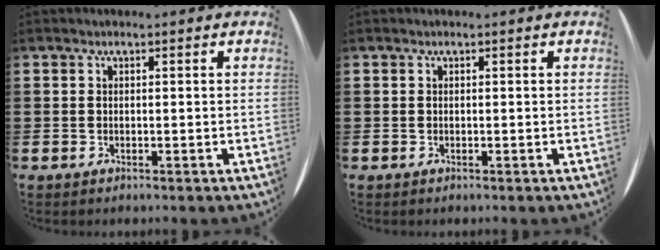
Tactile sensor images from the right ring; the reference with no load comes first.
{"total": 0.0}